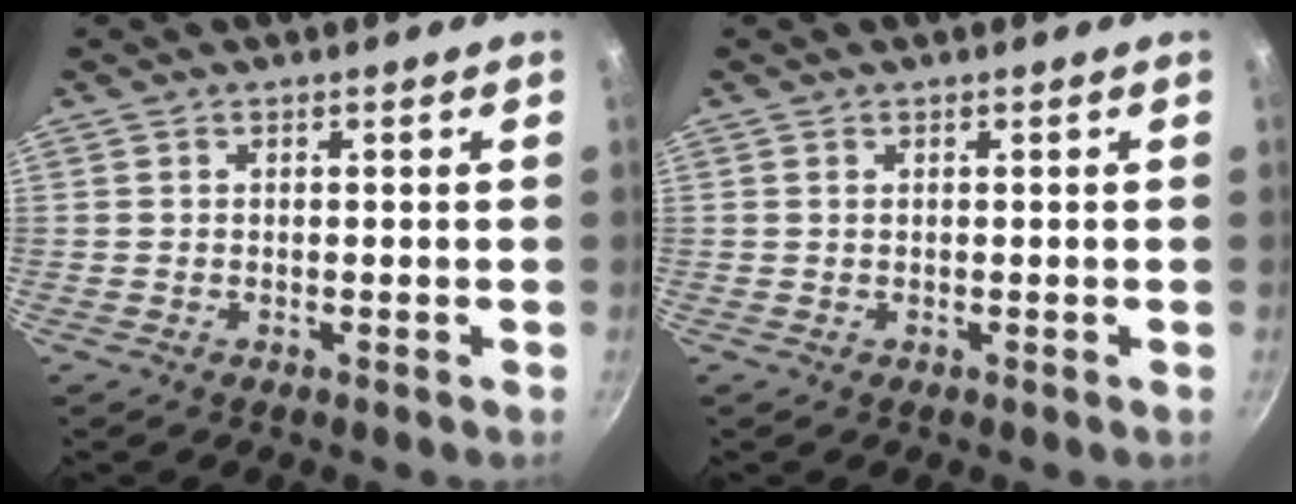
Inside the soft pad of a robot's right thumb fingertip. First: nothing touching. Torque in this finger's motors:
{"motor_torque": [-0.15, -0.18, -0.03, 0.49, 0.04]}